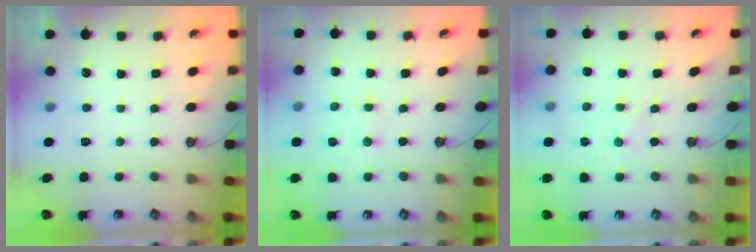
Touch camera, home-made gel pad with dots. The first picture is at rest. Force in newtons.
{"total": 2.1, "press": 2.0, "slide": 0.5}
{"total": 0.0}